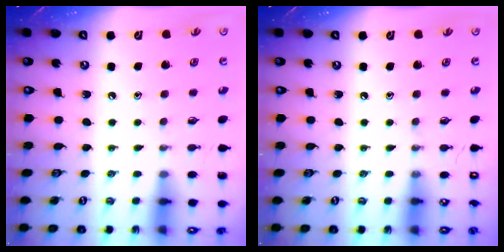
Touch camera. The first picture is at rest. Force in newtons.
{"total": 0.0}